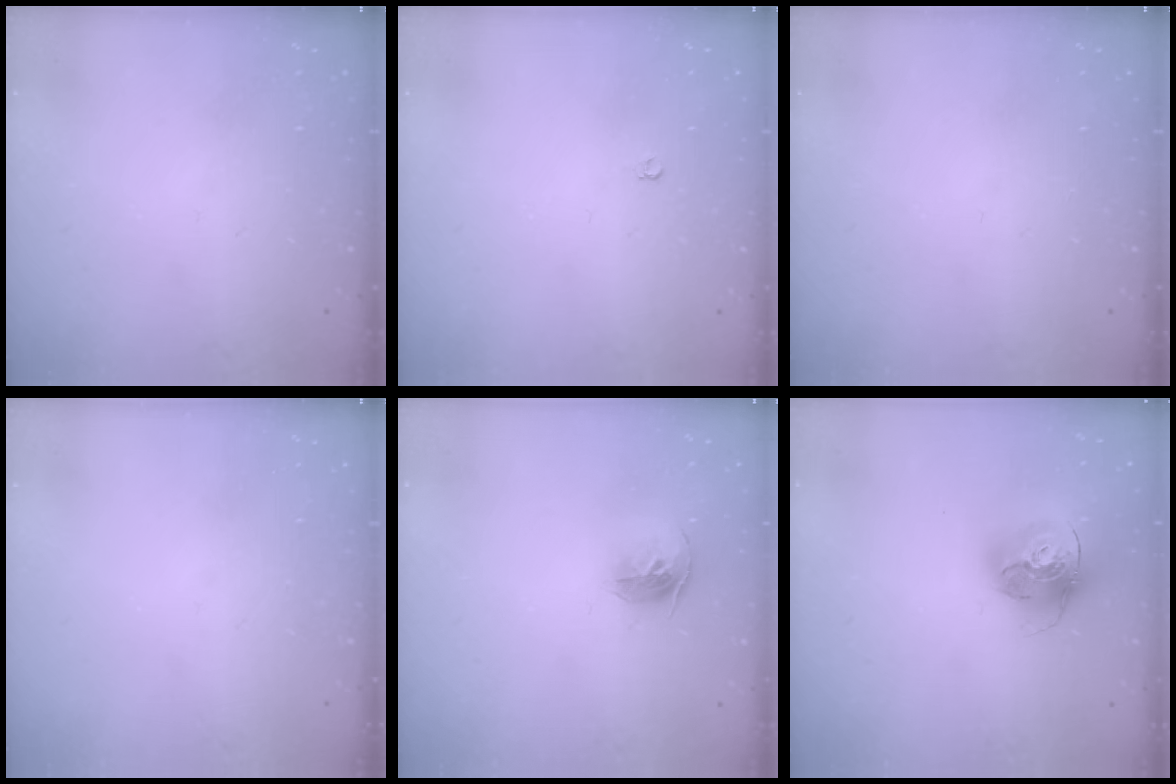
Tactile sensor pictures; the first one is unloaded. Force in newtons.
{"total": 3.6, "press": 3.6, "slide": 0.6}
{"total": 0.0}
{"total": 0.0}
{"total": 9.9, "press": 9.8, "slide": 1.0}
{"total": 17.4, "press": 17.3, "slide": 2.1}